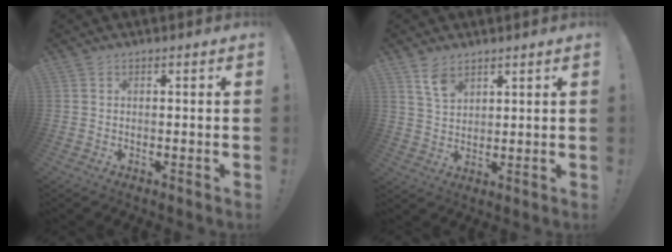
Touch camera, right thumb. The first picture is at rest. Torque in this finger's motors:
{"motor_torque": [-0.19, 0.24, 0.02, 0.36, -0.01]}